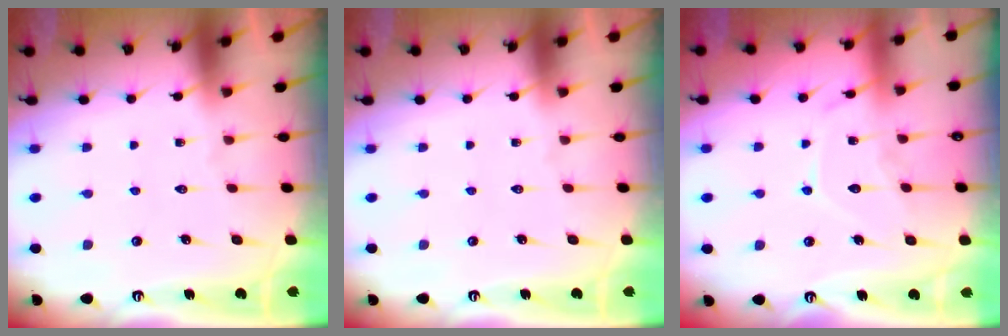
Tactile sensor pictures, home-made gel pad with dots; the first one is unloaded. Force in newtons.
{"total": 0.0}
{"total": 10.2, "press": 10.2, "slide": 0.8}